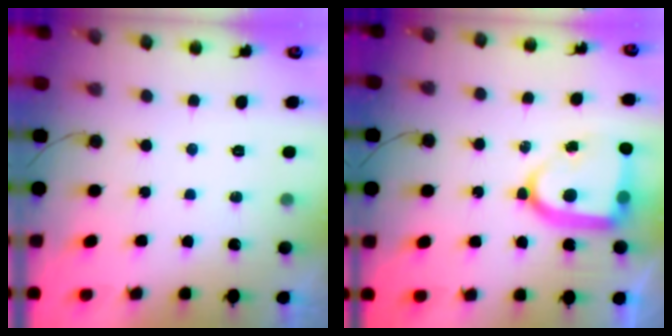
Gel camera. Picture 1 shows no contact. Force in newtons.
{"total": 15.7, "press": 15.6, "slide": 1.6}